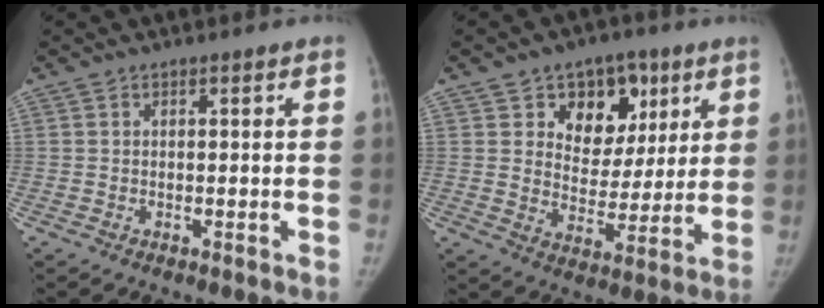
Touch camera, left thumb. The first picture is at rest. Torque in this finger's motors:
{"motor_torque": [0.48, 0.55, 0.14, 0.35, 0.02]}